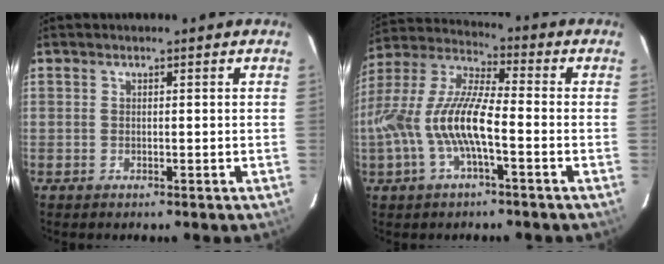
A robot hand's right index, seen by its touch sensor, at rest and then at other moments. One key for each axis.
{"total": 14.8, "fx": -4.0, "fy": 3.9, "fz": 13.7, "tx": -0.281, "ty": -0.001, "tz": -0.077}